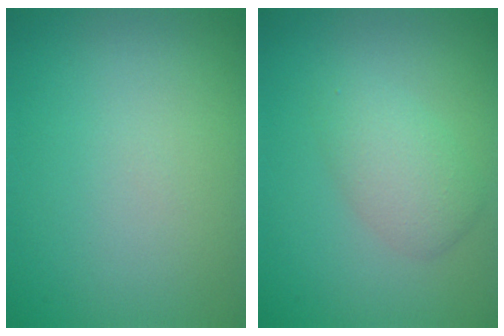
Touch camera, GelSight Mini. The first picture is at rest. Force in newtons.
{"total": 2.7, "press": 2.7, "slide": 0.1}